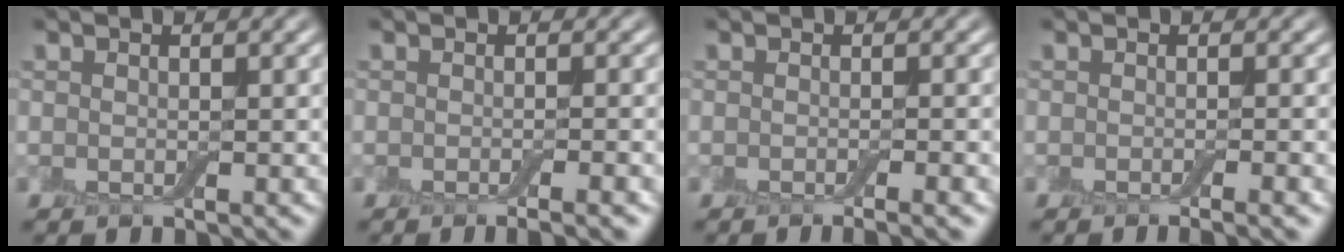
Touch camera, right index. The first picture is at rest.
{"total": 2.8, "force": [-1.4, 0.7, 2.4], "torque": [-0.019, 0.000, -0.020]}
{"total": 2.7, "force": [-1.2, 0.7, 2.3], "torque": [-0.017, -0.001, -0.017]}
{"total": 2.6, "force": [-1.2, 0.7, 2.3], "torque": [-0.017, 0.000, -0.016]}